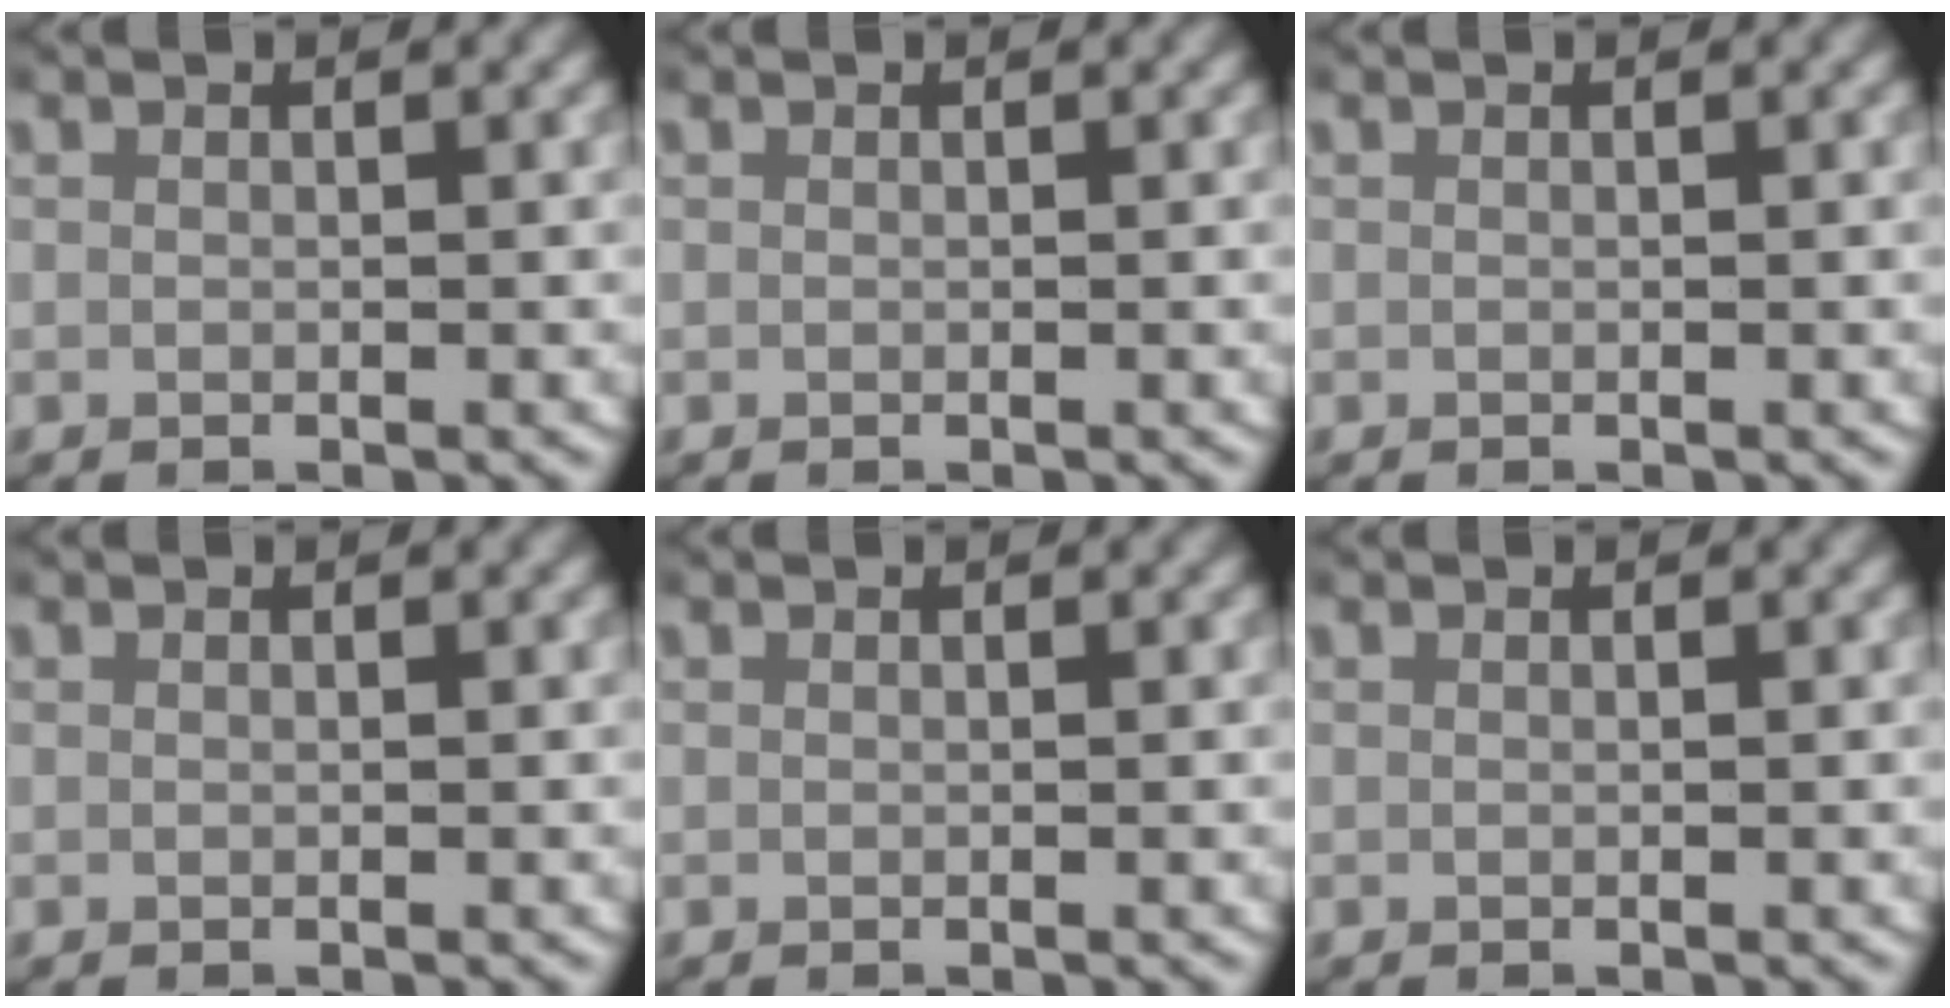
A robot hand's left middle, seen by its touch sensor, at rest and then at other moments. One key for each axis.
{"total": 0.0}
{"total": 0.0}
{"total": 0.0}
{"total": 0.0}
{"total": 0.0}